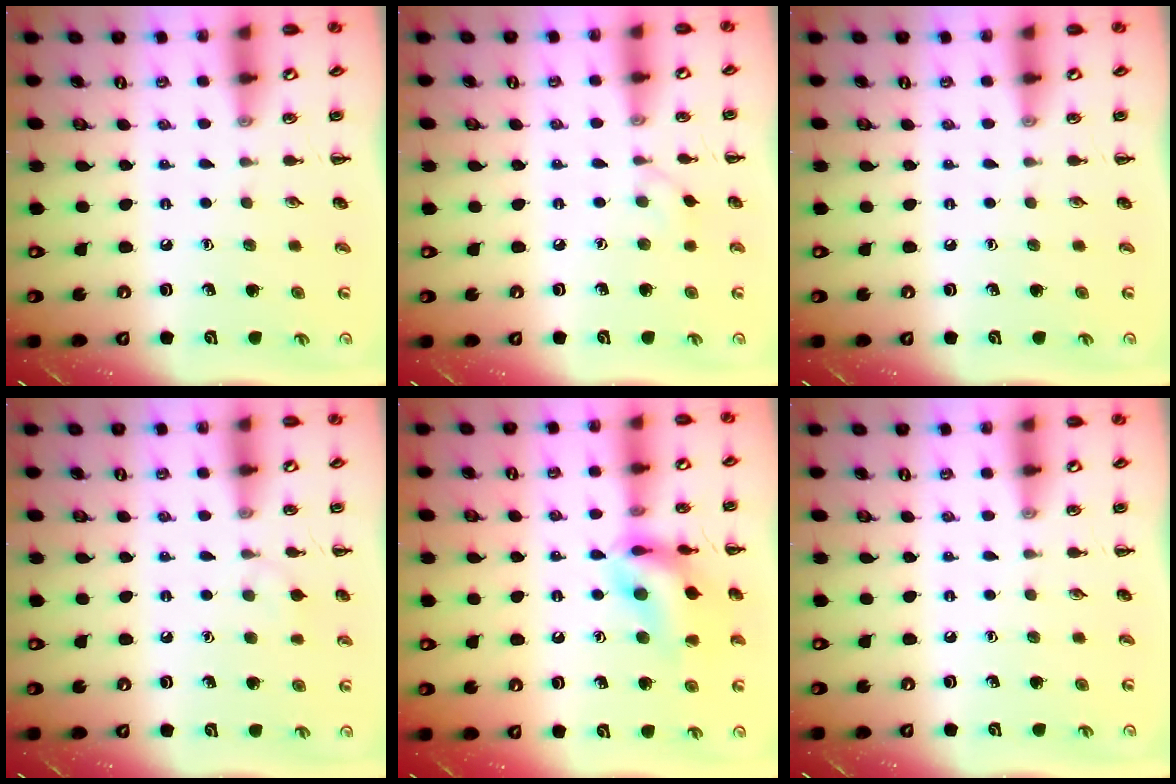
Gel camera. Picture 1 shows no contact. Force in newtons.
{"total": 2.7, "press": 2.5, "slide": 1.2}
{"total": 0.0}
{"total": 5.6, "press": 5.4, "slide": 1.7}
{"total": 13.1, "press": 13.0, "slide": 1.8}
{"total": 0.0}